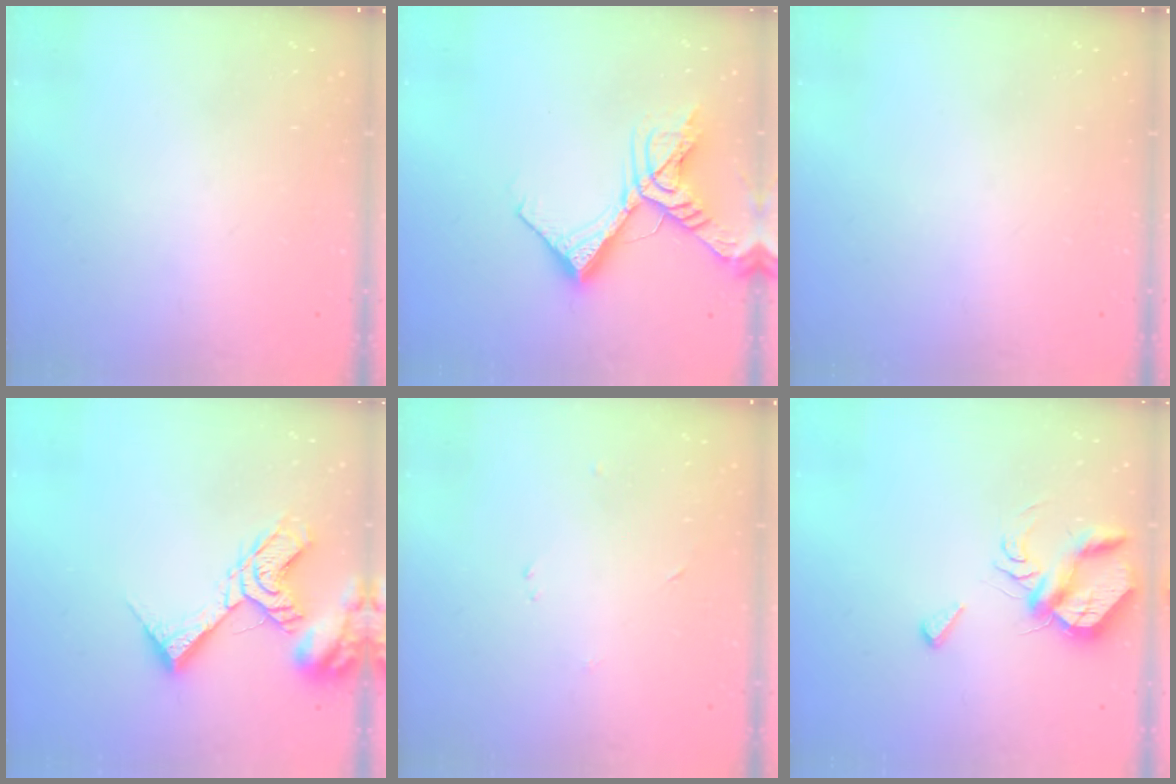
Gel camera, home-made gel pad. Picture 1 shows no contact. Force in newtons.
{"total": 15.4, "press": 15.3, "slide": 1.8}
{"total": 0.0}
{"total": 12.9, "press": 12.8, "slide": 1.6}
{"total": 2.4, "press": 2.4, "slide": 0.3}
{"total": 7.3, "press": 7.2, "slide": 0.7}